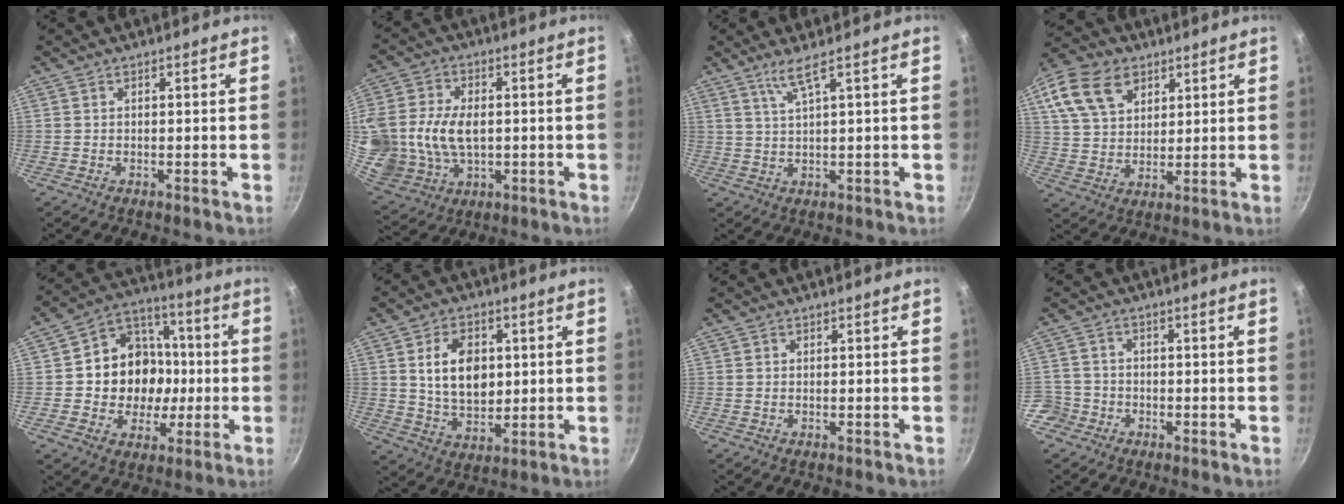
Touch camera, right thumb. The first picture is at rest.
{"total": 20.8, "force": [0.7, 15.2, 14.1], "torque": [-0.321, 0.008, 0.024]}
{"total": 3.9, "force": [2.2, -0.3, 3.2], "torque": [-0.067, -0.011, 0.049]}
{"total": 14.1, "force": [6.8, 9.5, 7.8], "torque": [-0.131, -0.003, 0.126]}
{"total": 15.2, "force": [-0.4, 13.5, 7.1], "torque": [-0.077, 0.029, -0.013]}
{"total": 11.1, "force": [2.2, 7.7, 7.7], "torque": [-0.108, -0.013, 0.043]}
{"total": 0.0}
{"total": 4.9, "force": [-2.2, 4.3, 0.7], "torque": [0.000, 0.036, -0.040]}